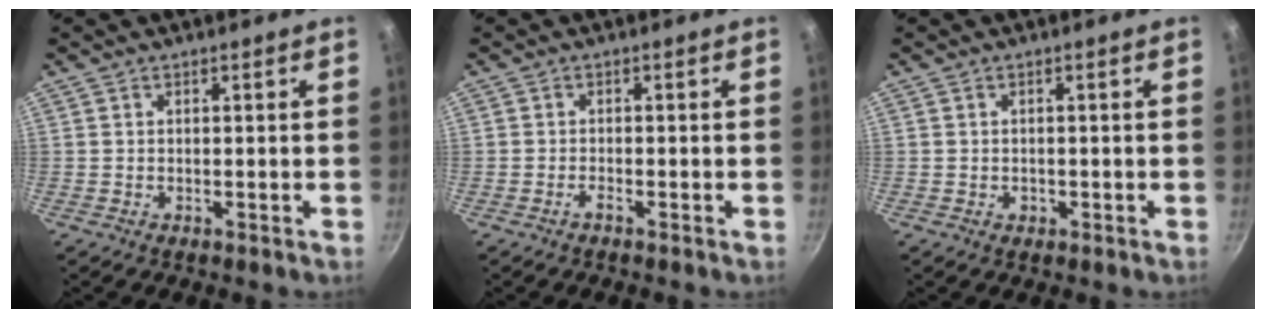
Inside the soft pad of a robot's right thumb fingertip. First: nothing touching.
{"total": 0.9, "force": [-0.8, 0.1, 0.4], "torque": [-0.009, 0.007, -0.020]}
{"total": 1.0, "force": [-0.3, 0.9, 0.4], "torque": [0.000, 0.000, -0.004]}